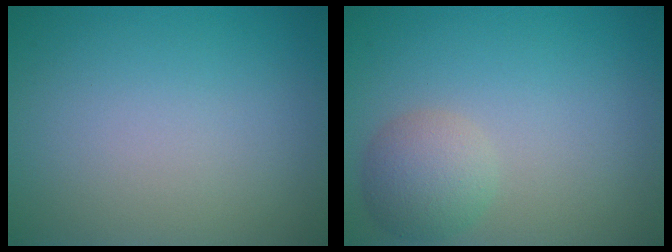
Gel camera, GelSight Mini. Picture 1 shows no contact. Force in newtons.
{"total": 3.2, "press": 3.2, "slide": 0.1}